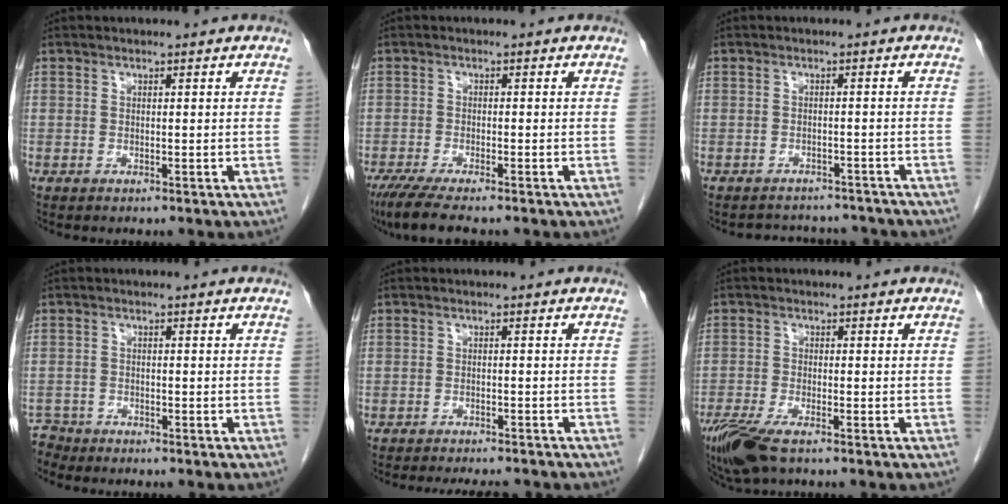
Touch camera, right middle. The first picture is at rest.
{"total": 6.5, "force": [-5.2, 0.4, 4.0], "torque": [-0.067, -0.017, -0.086]}
{"total": 8.1, "force": [-7.6, 2.7, 1.1], "torque": [-0.013, 0.012, -0.084]}
{"total": 2.4, "force": [-2.2, 0.2, -0.9], "torque": [0.020, -0.007, -0.043]}
{"total": 9.0, "force": [-8.2, 1.6, 3.4], "torque": [-0.047, -0.007, -0.105]}
{"total": 7.2, "force": [-4.9, 1.8, 4.9], "torque": [-0.097, -0.019, -0.089]}